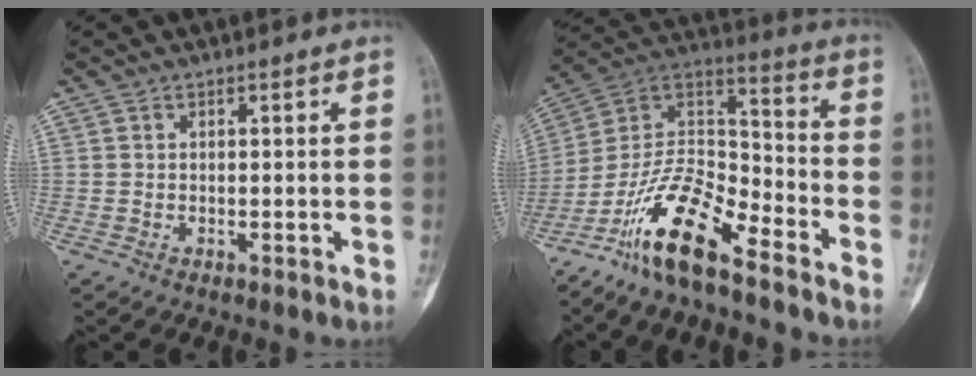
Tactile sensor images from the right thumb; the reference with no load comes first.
{"total": 16.1, "force": [-11.4, 4.8, 10.4], "torque": [-0.181, 0.087, -0.217]}